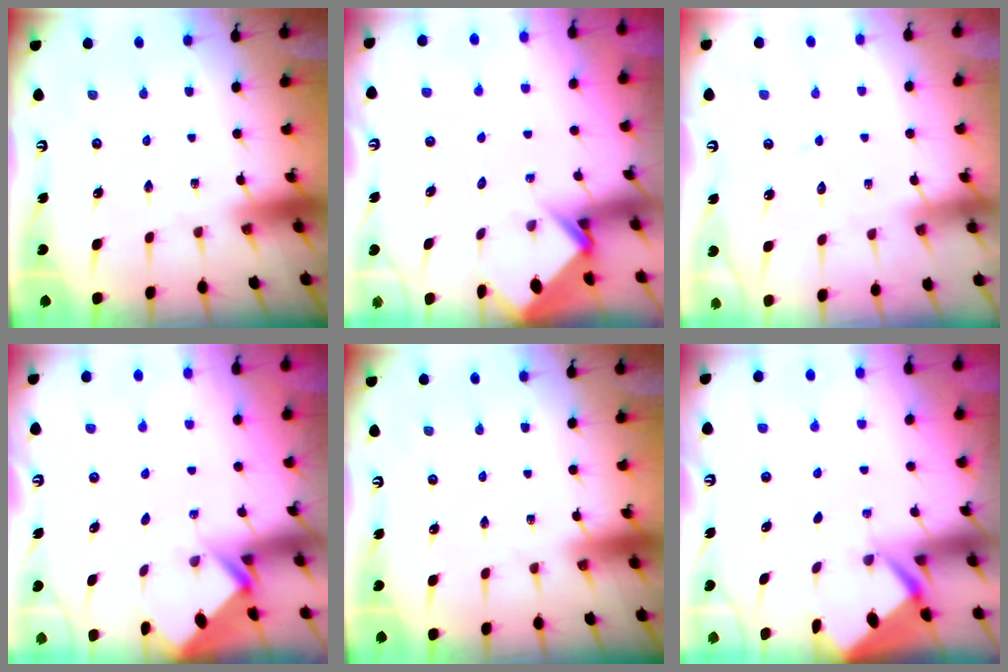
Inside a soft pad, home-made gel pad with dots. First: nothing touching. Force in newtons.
{"total": 4.0, "press": 4.0, "slide": 0.2}
{"total": 5.6, "press": 5.6, "slide": 0.4}
{"total": 2.2, "press": 2.2, "slide": 0.1}
{"total": 0.0}
{"total": 2.7, "press": 2.7, "slide": 0.3}